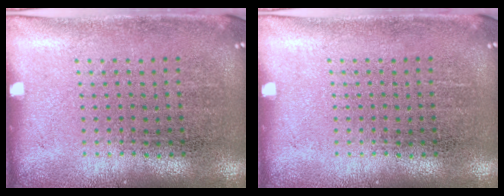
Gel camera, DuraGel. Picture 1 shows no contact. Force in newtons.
{"total": 0.0}